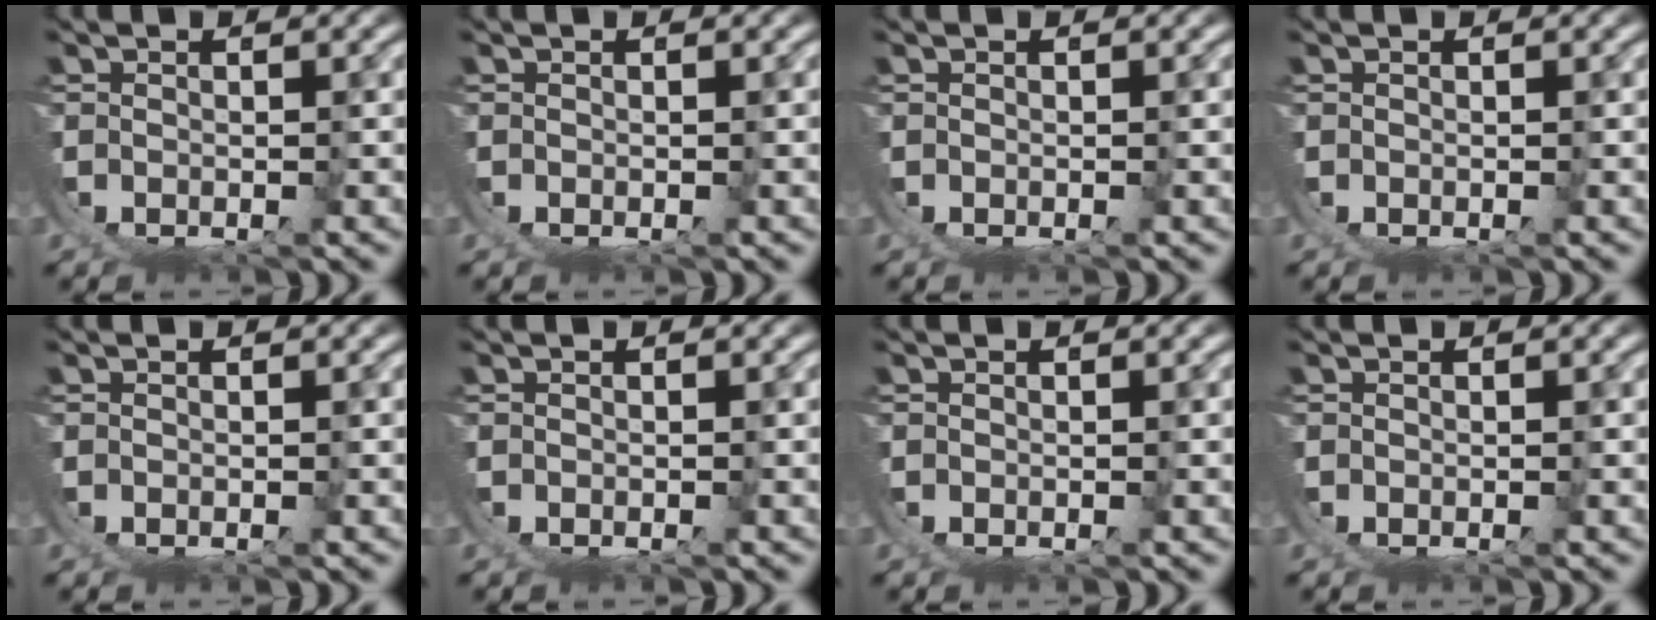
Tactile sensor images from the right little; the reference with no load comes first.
{"total": 0.0}
{"total": 0.0}
{"total": 0.0}
{"total": 0.0}
{"total": 0.6, "force": [0.0, -0.6, -0.2], "torque": [0.008, 0.003, 0.000]}
{"total": 0.0}
{"total": 0.0}